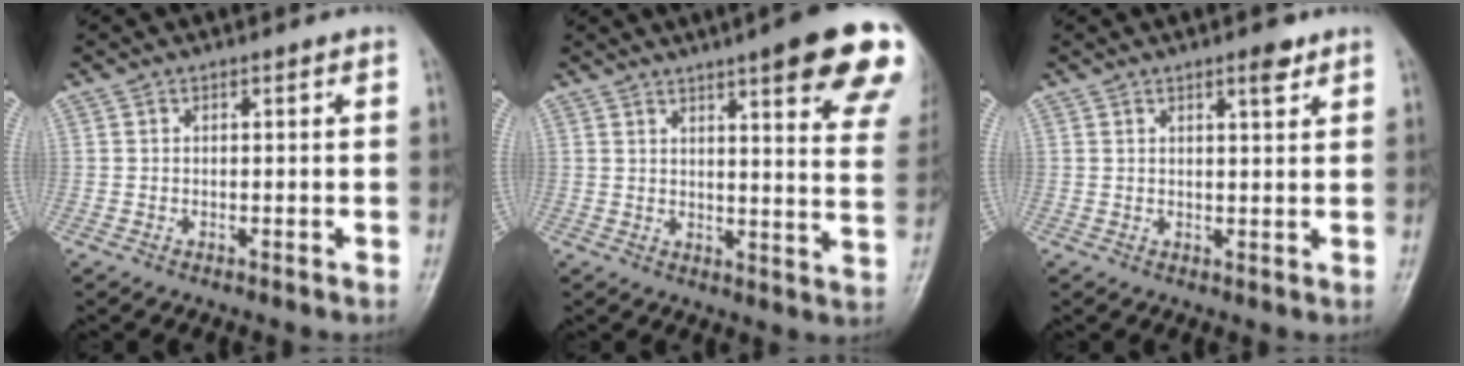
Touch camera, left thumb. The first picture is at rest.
{"total": 19.9, "force": [12.2, 3.3, 15.3], "torque": [-0.174, -0.040, 0.140]}
{"total": 3.1, "force": [2.0, 0.8, 2.2], "torque": [-0.028, -0.012, 0.029]}